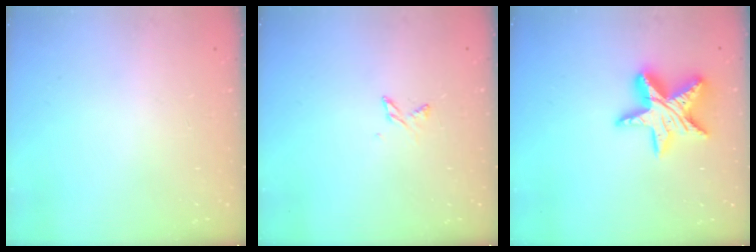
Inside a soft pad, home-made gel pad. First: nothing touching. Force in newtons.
{"total": 2.7, "press": 2.7, "slide": 0.4}
{"total": 15.6, "press": 15.6, "slide": 1.1}